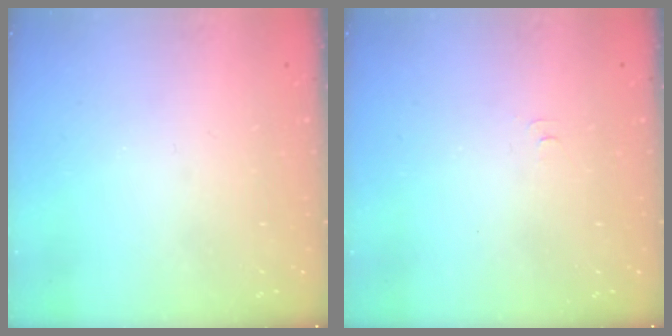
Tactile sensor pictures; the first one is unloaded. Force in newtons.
{"total": 5.2, "press": 5.1, "slide": 0.6}